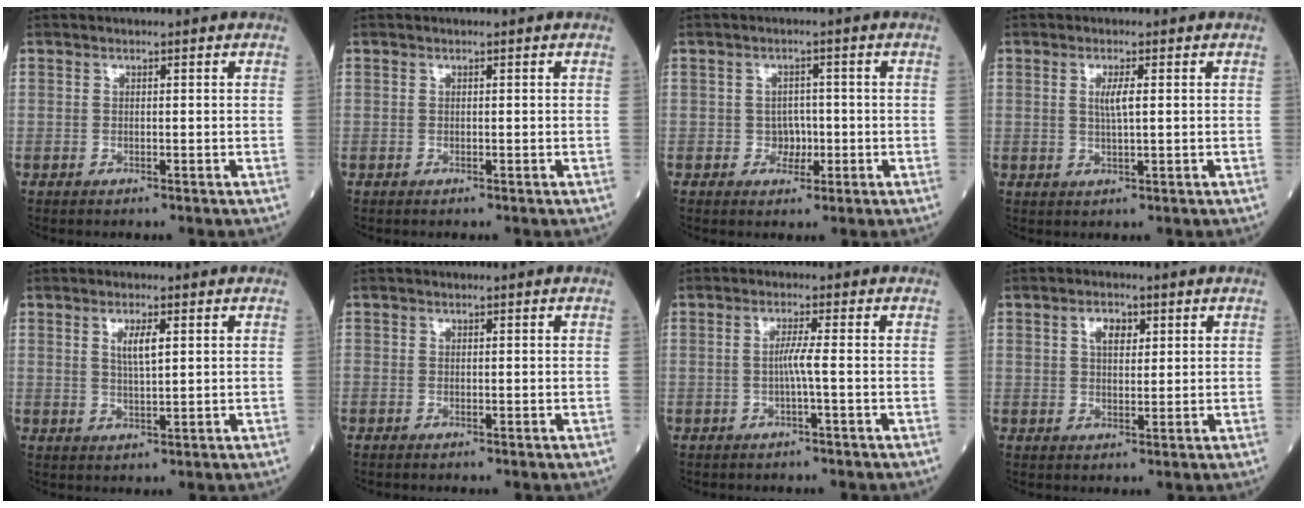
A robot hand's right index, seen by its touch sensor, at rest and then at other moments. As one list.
[{"total": 0.0}, {"total": 2.6, "force": [-0.5, 2.2, 1.2], "torque": [-0.007, 0.007, -0.007]}, {"total": 2.6, "force": [0.5, 0.1, 2.5], "torque": [-0.052, -0.002, 0.009]}, {"total": 3.3, "force": [1.2, 0.6, 3.1], "torque": [-0.059, -0.001, 0.021]}, {"total": 0.0}, {"total": 2.3, "force": [-0.5, -0.6, 2.2], "torque": [-0.041, 0.000, -0.012]}, {"total": 3.7, "force": [1.6, 2.0, 2.6], "torque": [-0.047, 0.007, 0.027]}]